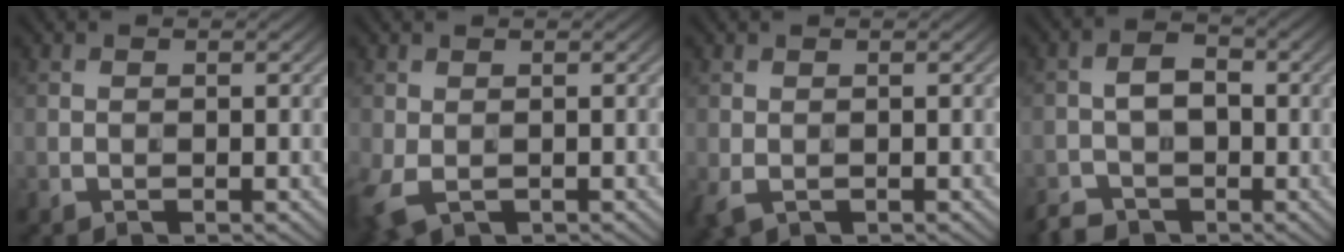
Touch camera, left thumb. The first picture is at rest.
{"total": 4.4, "force": [-1.5, 2.6, 3.2], "torque": [-0.095, -0.010, -0.027]}
{"total": 2.0, "force": [-0.5, 1.2, 1.5], "torque": [-0.045, -0.007, -0.009]}
{"total": 4.4, "force": [-2.5, 3.0, 2.0], "torque": [-0.034, -0.001, -0.055]}